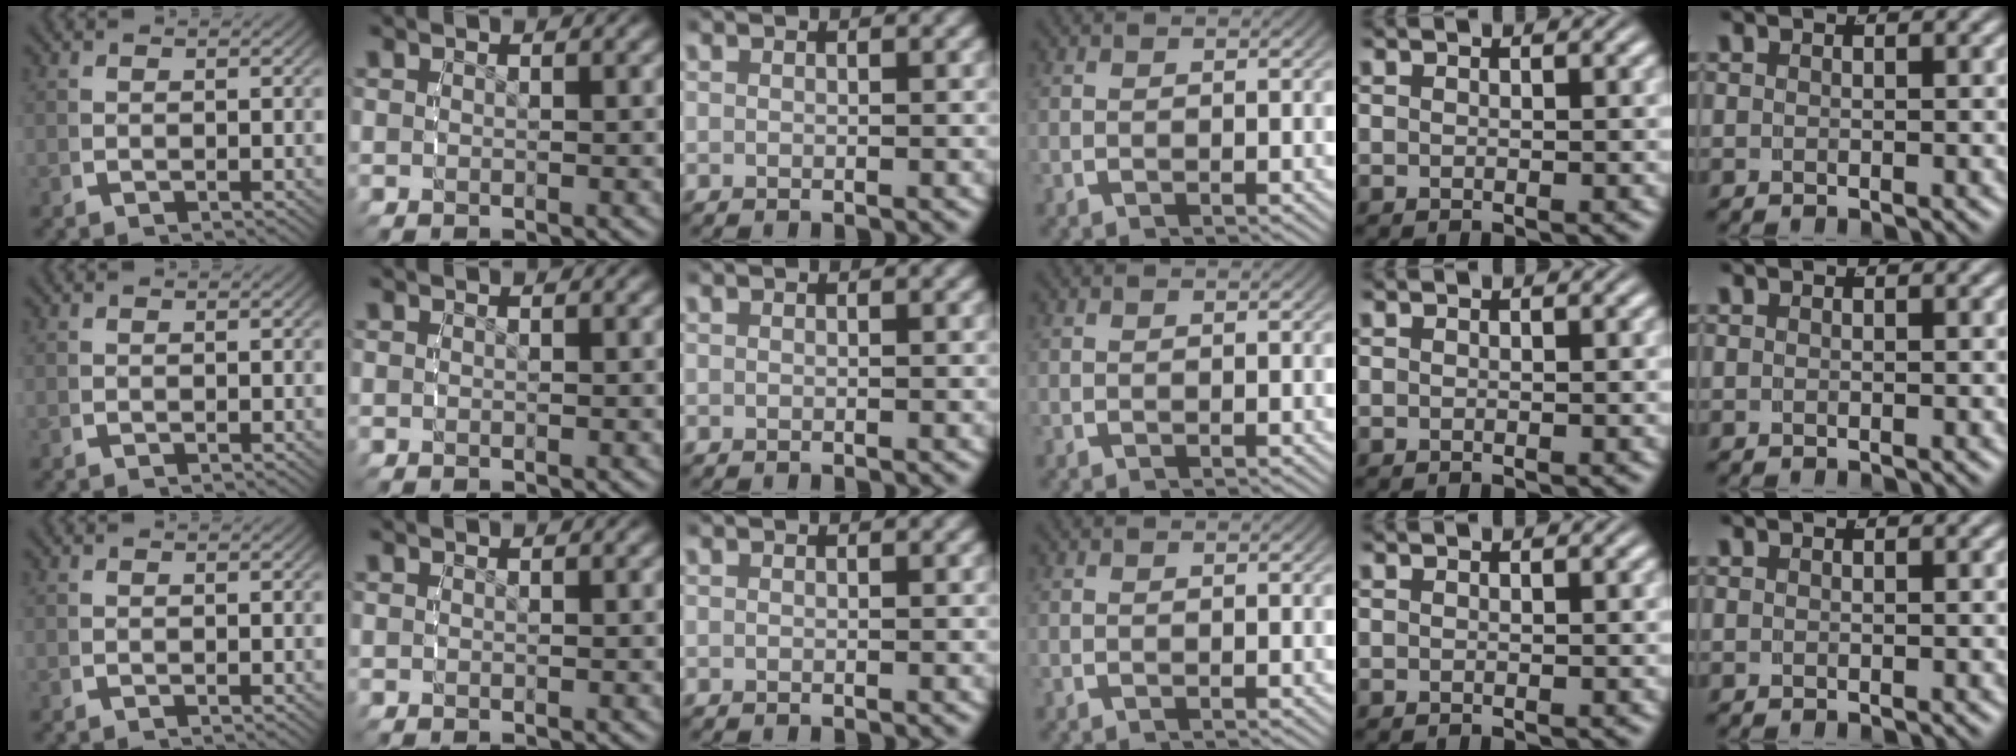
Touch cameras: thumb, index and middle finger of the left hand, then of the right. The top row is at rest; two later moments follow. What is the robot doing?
{"motion": "reach", "object": "jar lid"}